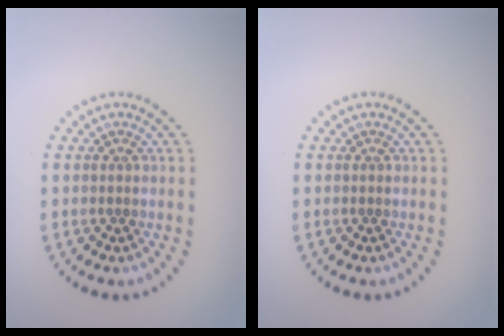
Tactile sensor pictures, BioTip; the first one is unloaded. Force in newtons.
{"total": 0.0}